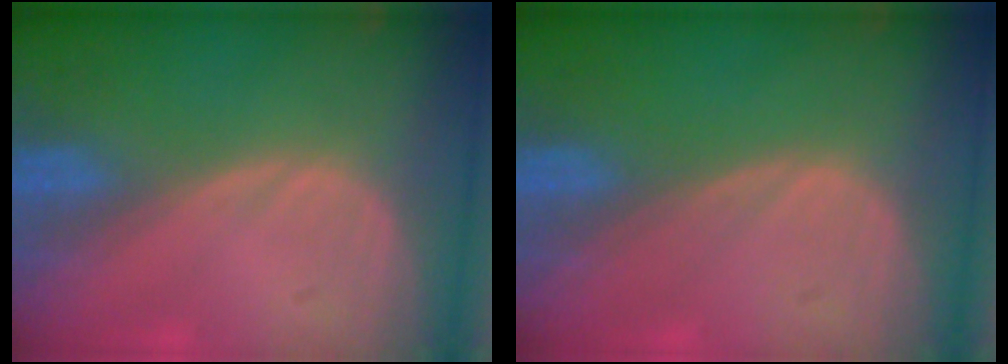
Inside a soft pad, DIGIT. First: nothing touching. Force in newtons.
{"total": 0.0}